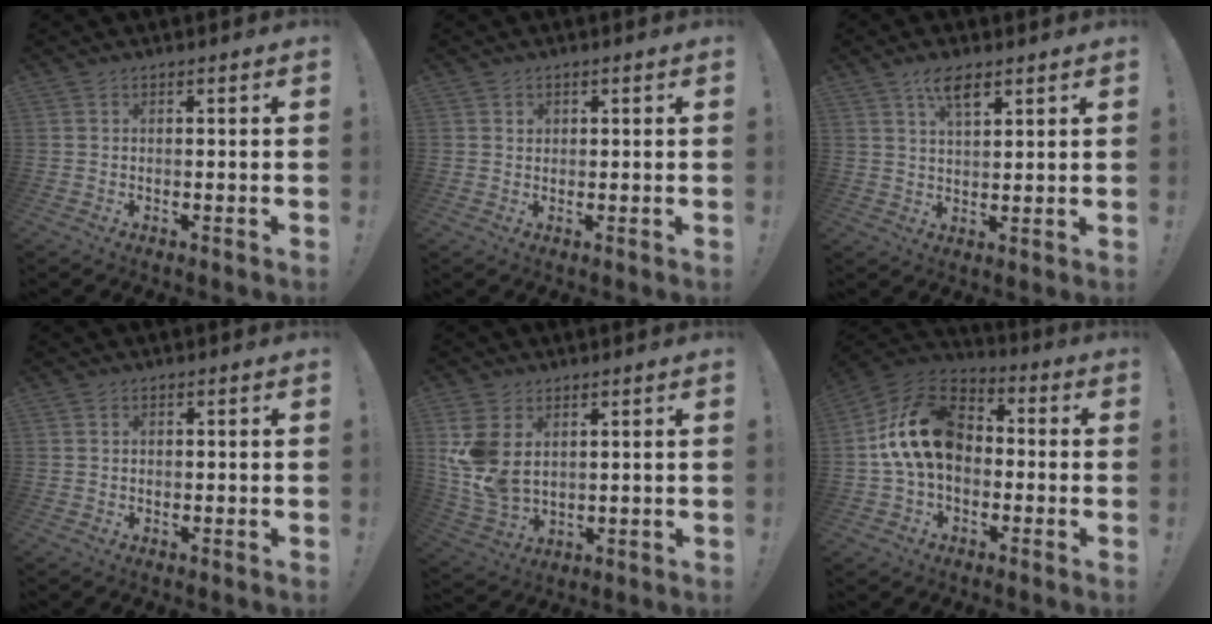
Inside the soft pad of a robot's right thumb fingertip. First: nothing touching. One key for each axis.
{"total": 1.2, "fx": 0.6, "fy": 1.0, "fz": 0.1, "tx": 0.012, "ty": -0.005, "tz": 0.008}
{"total": 6.7, "fx": 4.1, "fy": 2.7, "fz": 4.5, "tx": -0.076, "ty": -0.015, "tz": 0.070}
{"total": 0.8, "fx": 0.2, "fy": 0.8, "fz": 0.2, "tx": 0.003, "ty": 0.001, "tz": 0.002}
{"total": 11.1, "fx": 2.9, "fy": 7.5, "fz": 7.6, "tx": -0.145, "ty": -0.021, "tz": 0.058}
{"total": 18.3, "fx": 1.8, "fy": 12.5, "fz": 13.2, "tx": -0.230, "ty": 0.016, "tz": 0.040}